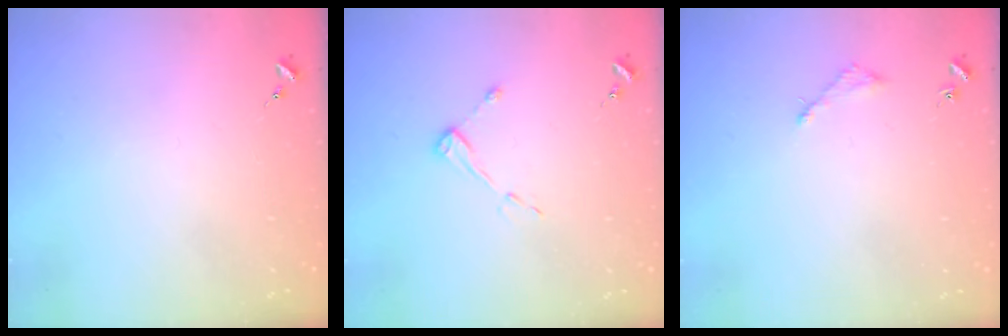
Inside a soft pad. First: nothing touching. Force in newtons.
{"total": 4.2, "press": 4.2, "slide": 0.6}
{"total": 3.0, "press": 3.0, "slide": 0.4}